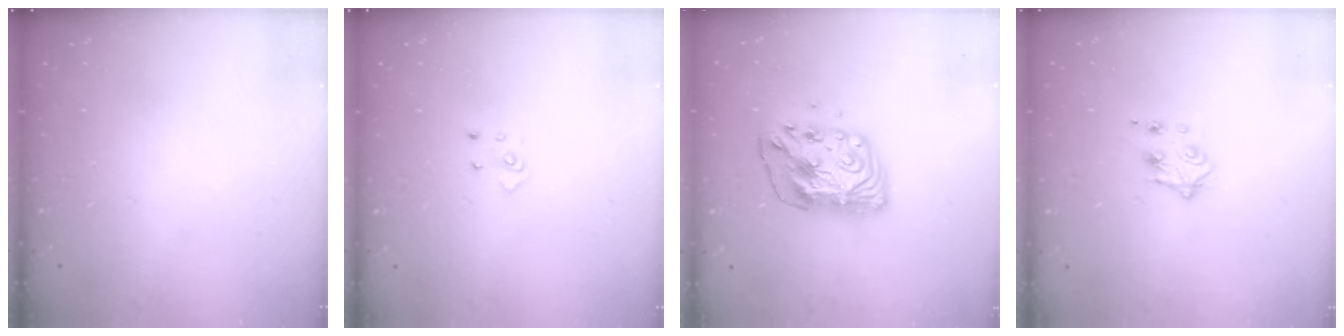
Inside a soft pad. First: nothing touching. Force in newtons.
{"total": 2.6, "press": 2.6, "slide": 0.3}
{"total": 10.2, "press": 10.2, "slide": 0.9}
{"total": 4.5, "press": 4.4, "slide": 0.9}